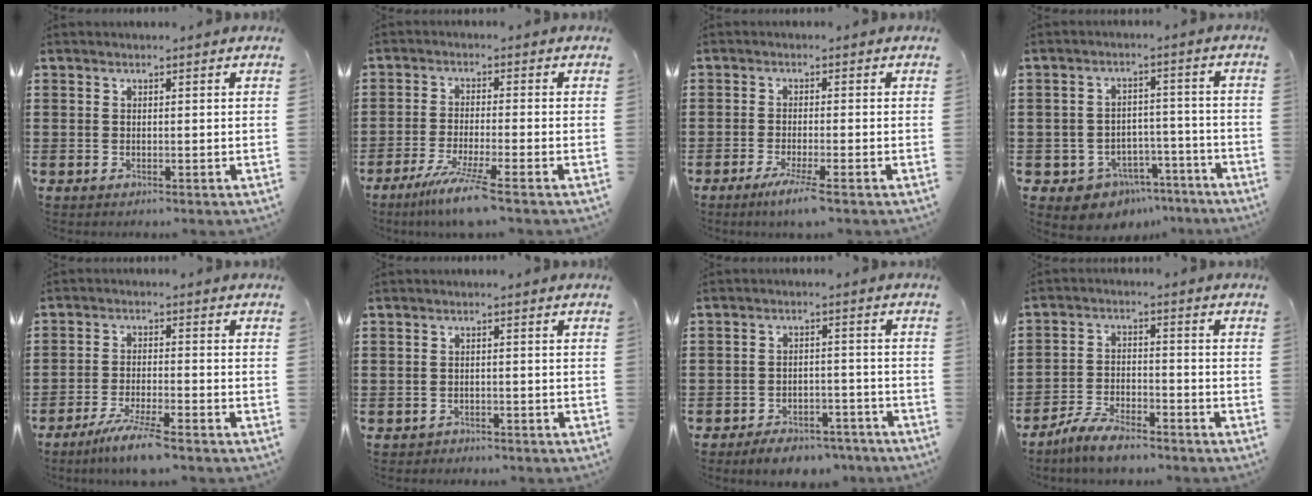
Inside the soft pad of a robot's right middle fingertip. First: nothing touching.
{"total": 6.0, "force": [-4.6, -0.3, 3.9], "torque": [-0.081, -0.019, -0.085]}
{"total": 3.5, "force": [-2.3, -0.1, 2.6], "torque": [-0.049, -0.009, -0.041]}
{"total": 5.0, "force": [-4.1, 2.8, 0.6], "torque": [-0.019, 0.020, -0.081]}
{"total": 5.6, "force": [-4.6, 0.1, 3.1], "torque": [-0.069, -0.015, -0.086]}
{"total": 1.3, "force": [-1.2, 0.5, -0.1], "torque": [-0.003, 0.002, -0.027]}
{"total": 4.2, "force": [-4.1, 0.9, 0.5], "torque": [-0.011, 0.012, -0.084]}
{"total": 5.8, "force": [-5.2, 1.1, 2.3], "torque": [-0.058, 0.001, -0.103]}